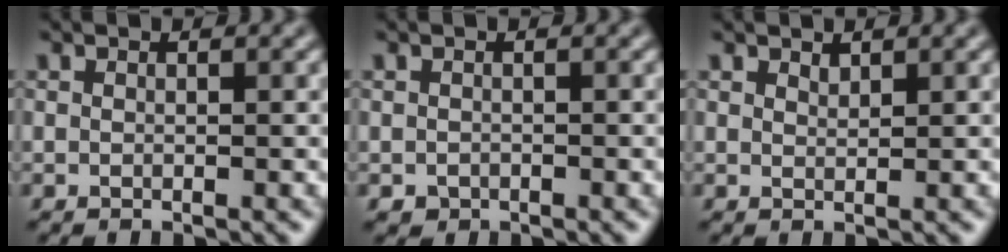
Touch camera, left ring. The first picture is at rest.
{"total": 0.7, "force": [-0.4, 0.6, 0.1], "torque": [0.003, -0.006, -0.006]}
{"total": 0.8, "force": [0.7, 0.3, 0.2], "torque": [-0.005, -0.002, 0.016]}